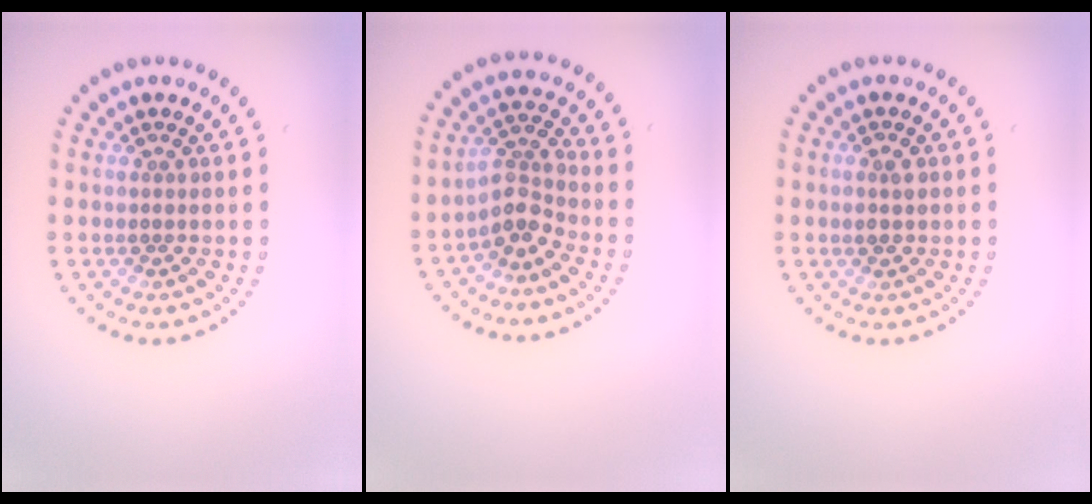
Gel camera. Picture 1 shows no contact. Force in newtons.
{"total": 3.0, "press": 2.4, "slide": 1.8}
{"total": 1.3, "press": 1.3, "slide": 0.2}